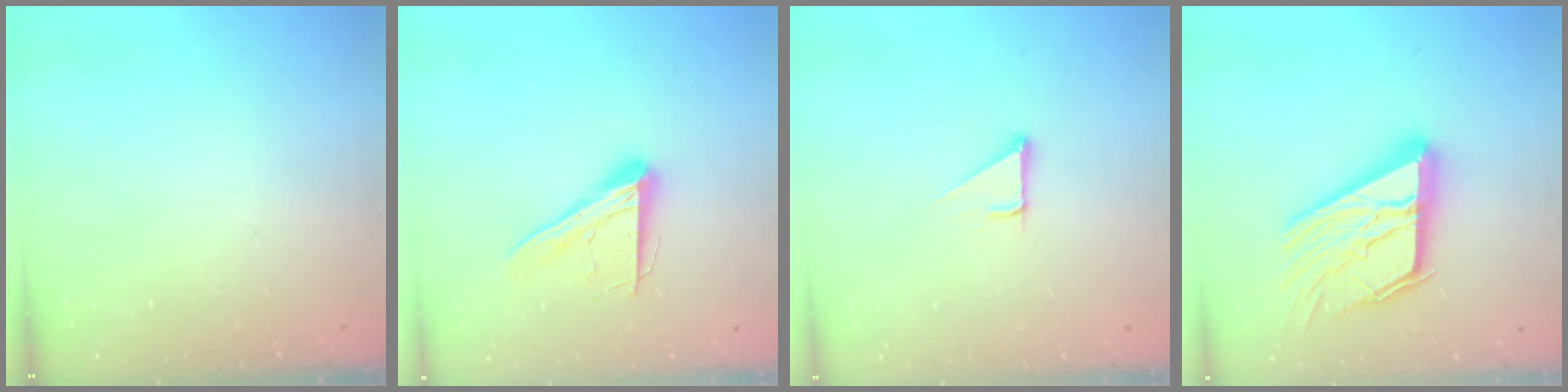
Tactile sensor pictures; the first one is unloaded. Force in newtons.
{"total": 14.9, "press": 14.8, "slide": 1.4}
{"total": 2.8, "press": 2.8, "slide": 0.1}
{"total": 22.6, "press": 22.3, "slide": 3.2}